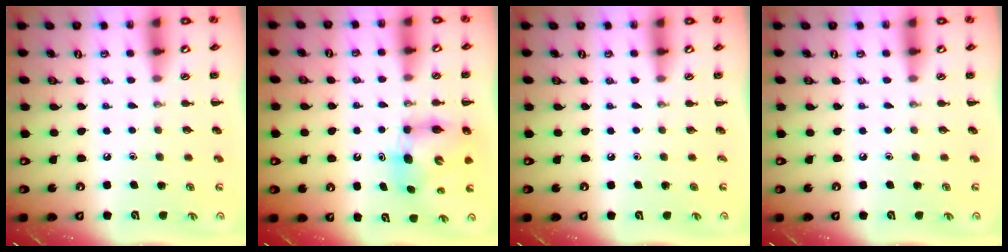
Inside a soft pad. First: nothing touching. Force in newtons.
{"total": 6.4, "press": 6.3, "slide": 0.9}
{"total": 0.0}
{"total": 0.0}